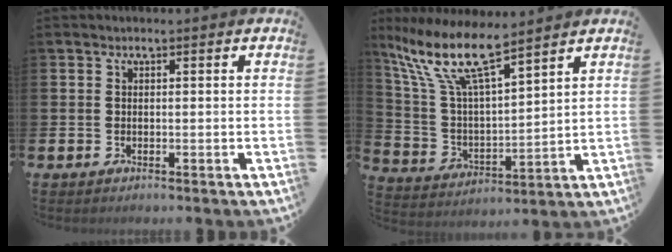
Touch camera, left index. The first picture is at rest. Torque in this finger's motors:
{"motor_torque": [0.40, -0.48, 1.05, 0.21]}